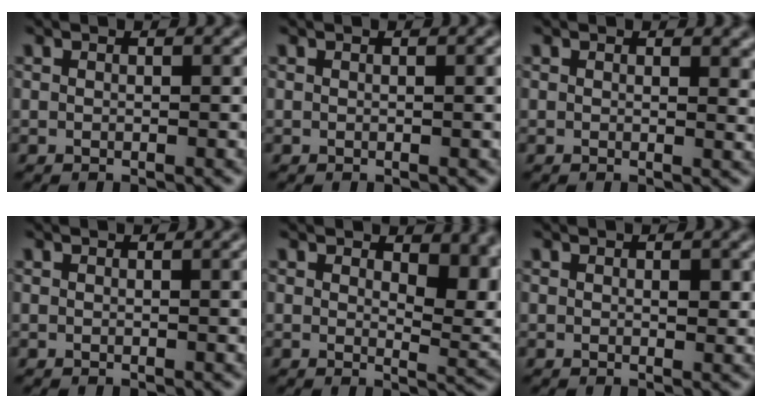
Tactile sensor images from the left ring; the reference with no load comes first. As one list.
[{"total": 0.6, "force": [0.1, 0.1, 0.5], "torque": [-0.006, 0.002, 0.002]}, {"total": 1.8, "force": [0.7, 0.8, 1.4], "torque": [-0.012, -0.003, 0.011]}, {"total": 1.4, "force": [0.4, 0.4, 1.3], "torque": [-0.015, 0.003, 0.004]}, {"total": 5.3, "force": [2.1, 2.6, 4.1], "torque": [-0.045, -0.010, 0.033]}, {"total": 1.2, "force": [0.3, 0.5, 1.1], "torque": [-0.013, -0.004, 0.005]}]